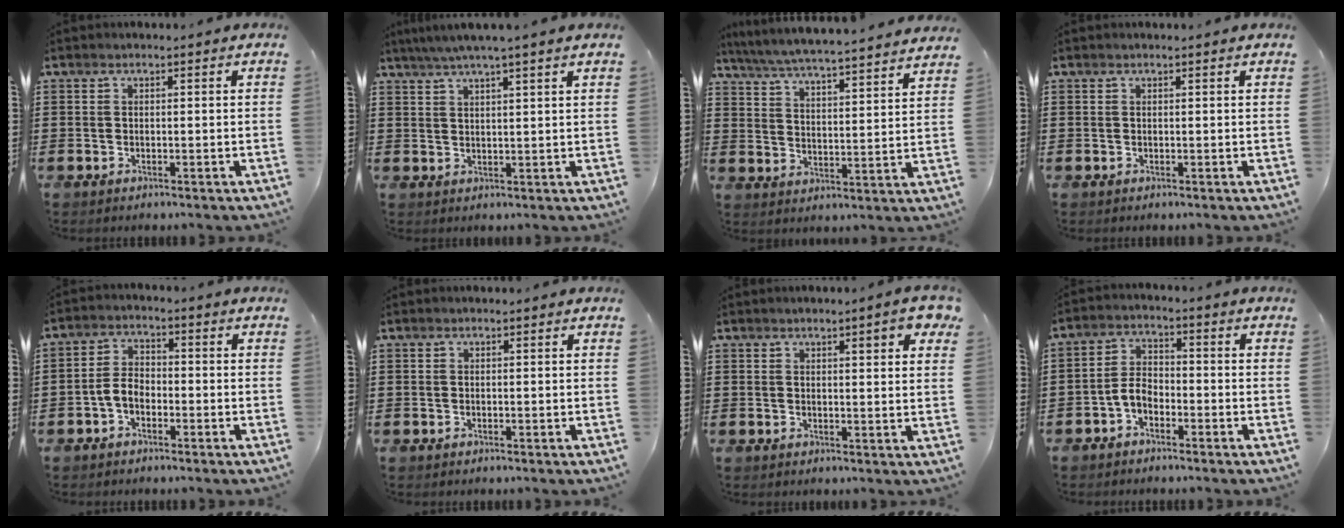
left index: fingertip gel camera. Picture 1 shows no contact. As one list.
[{"total": 3.5, "force": [2.9, -0.6, 1.9], "torque": [-0.045, -0.003, 0.051]}, {"total": 5.4, "force": [5.2, -0.7, 1.4], "torque": [-0.052, -0.042, 0.085]}, {"total": 0.0}, {"total": 3.7, "force": [-1.7, 2.1, 2.5], "torque": [-0.059, 0.007, -0.036]}, {"total": 0.0}, {"total": 4.0, "force": [2.8, 0.3, 2.9], "torque": [-0.047, -0.007, 0.044]}, {"total": 3.7, "force": [-2.3, 2.0, 2.2], "torque": [-0.055, 0.006, -0.050]}]